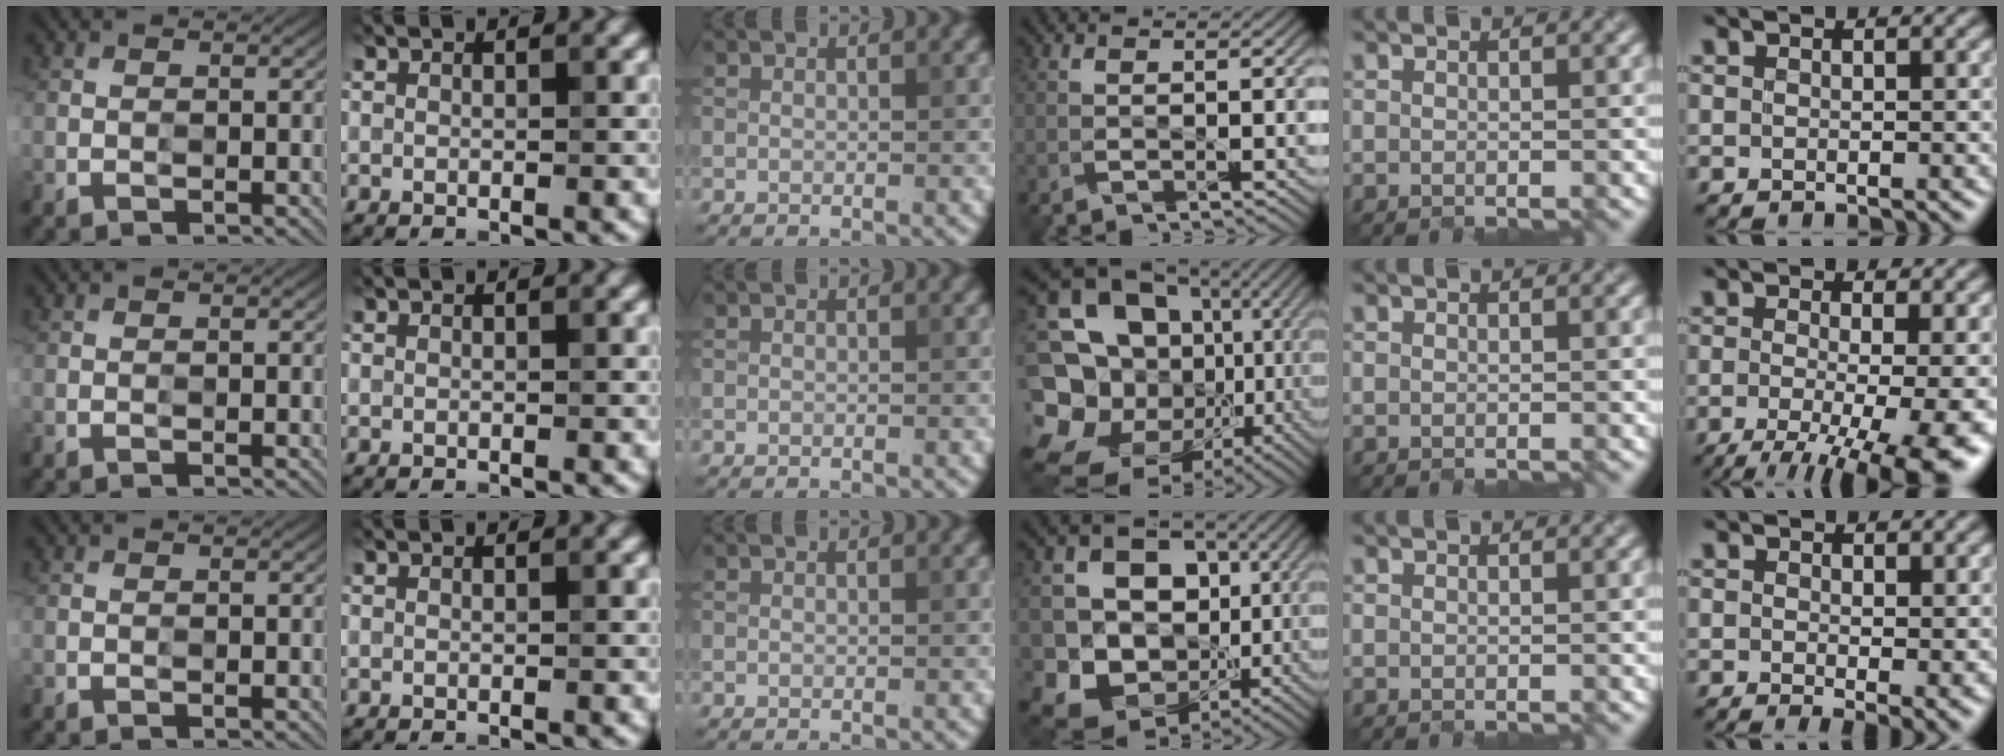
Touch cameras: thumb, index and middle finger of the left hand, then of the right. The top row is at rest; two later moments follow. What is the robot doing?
{"motion": "open", "object": "egg carton"}